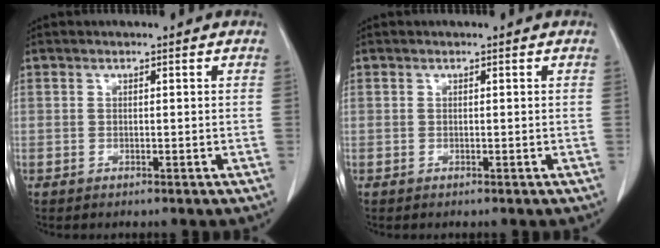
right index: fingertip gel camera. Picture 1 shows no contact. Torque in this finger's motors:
{"motor_torque": [0.00, 0.00, 0.00, 0.00]}